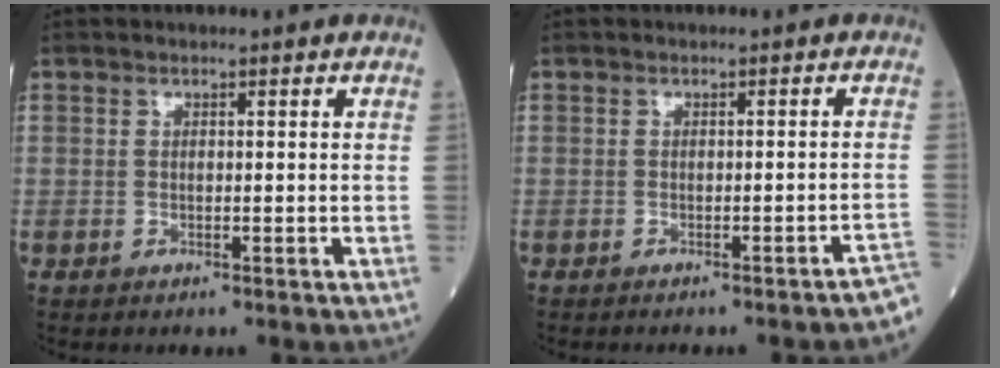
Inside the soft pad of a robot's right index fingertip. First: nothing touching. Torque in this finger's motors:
{"motor_torque": [-0.10, -0.21, 0.13, 0.02]}